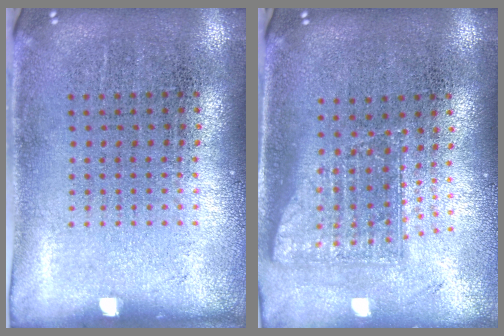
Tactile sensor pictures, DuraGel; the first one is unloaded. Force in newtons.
{"total": 1.7, "press": 1.2, "slide": 1.1}